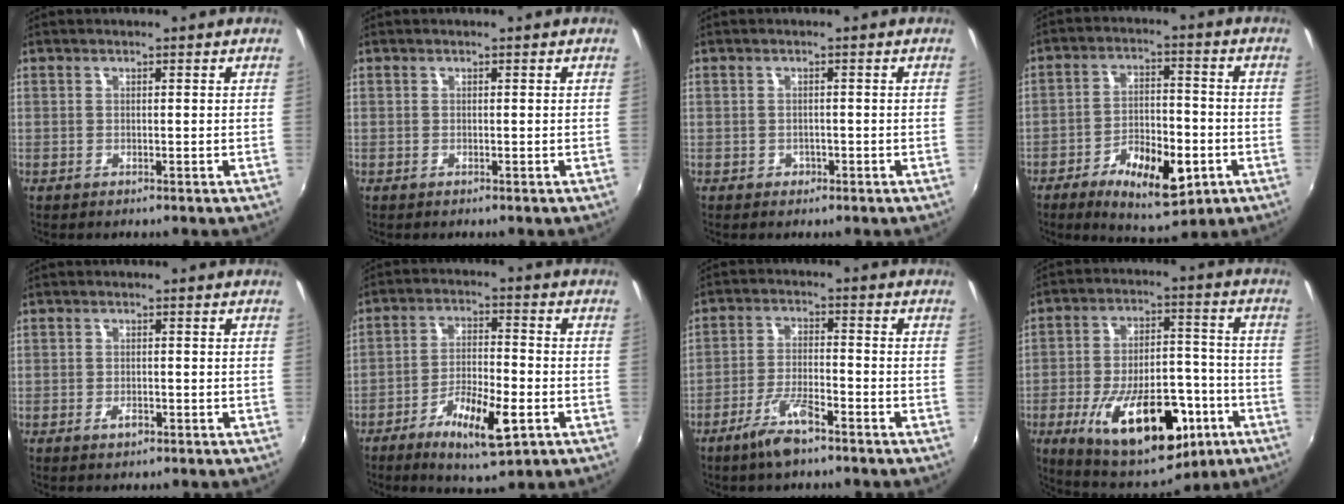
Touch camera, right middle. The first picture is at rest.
{"total": 0.0}
{"total": 1.5, "force": [-0.8, 1.2, 0.2], "torque": [-0.004, -0.001, -0.009]}
{"total": 13.0, "force": [-6.3, 5.5, 9.9], "torque": [-0.185, -0.005, -0.092]}
{"total": 1.7, "force": [-0.9, 1.0, 0.9], "torque": [-0.017, -0.001, -0.017]}
{"total": 11.1, "force": [-5.6, 2.8, 9.1], "torque": [-0.179, -0.013, -0.098]}
{"total": 7.4, "force": [-5.1, 1.7, 5.0], "torque": [-0.111, -0.004, -0.094]}
{"total": 23.3, "force": [-10.3, 11.5, 17.4], "torque": [-0.307, -0.002, -0.134]}